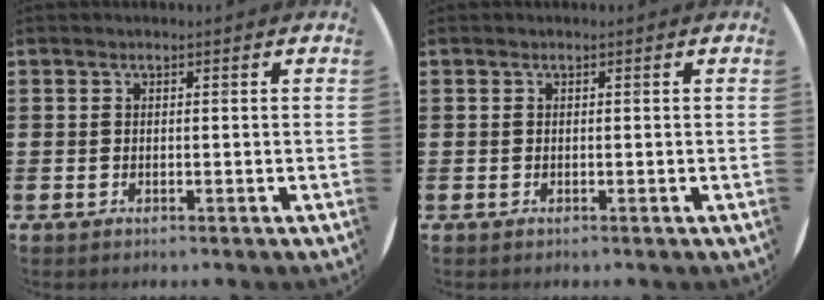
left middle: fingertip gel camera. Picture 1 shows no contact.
{"total": 0.0}